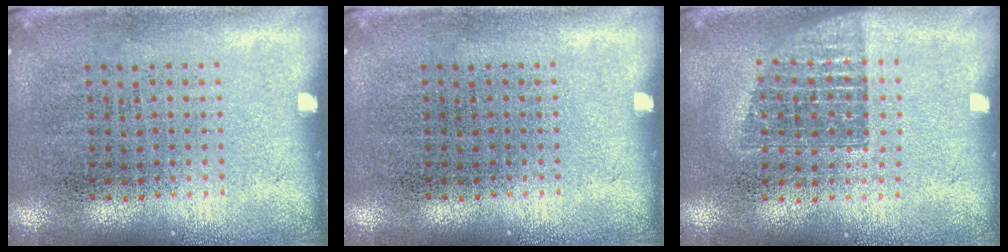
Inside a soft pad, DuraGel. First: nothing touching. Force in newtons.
{"total": 0.0}
{"total": 1.2, "press": 1.0, "slide": 0.7}